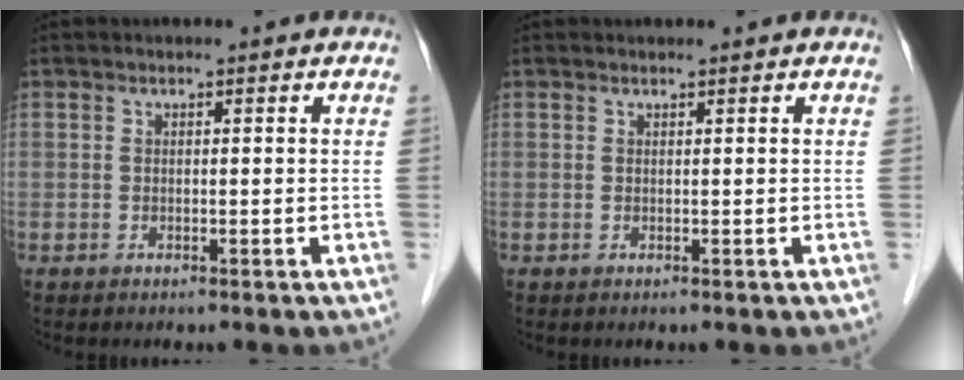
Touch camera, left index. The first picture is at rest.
{"total": 0.0}